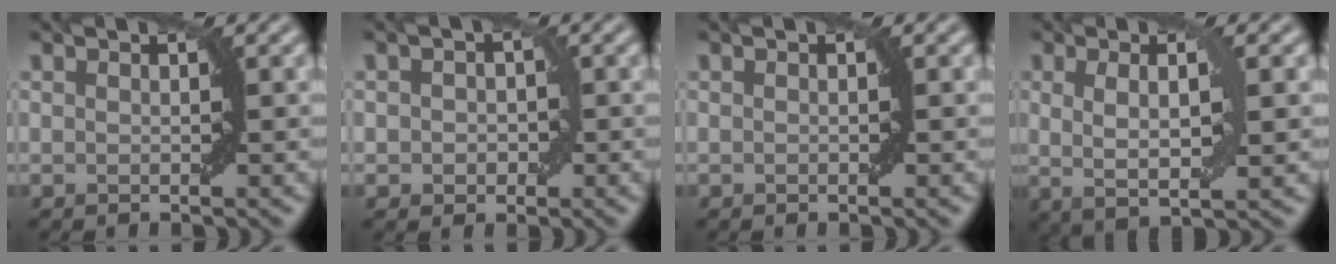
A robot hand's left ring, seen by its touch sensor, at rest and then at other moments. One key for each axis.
{"total": 1.9, "fx": -0.2, "fy": 1.6, "fz": 1.0, "tx": -0.004, "ty": -0.001, "tz": -0.007}
{"total": 0.0}
{"total": 3.9, "fx": 0.6, "fy": 0.8, "fz": 3.8, "tx": -0.068, "ty": -0.004, "tz": 0.013}